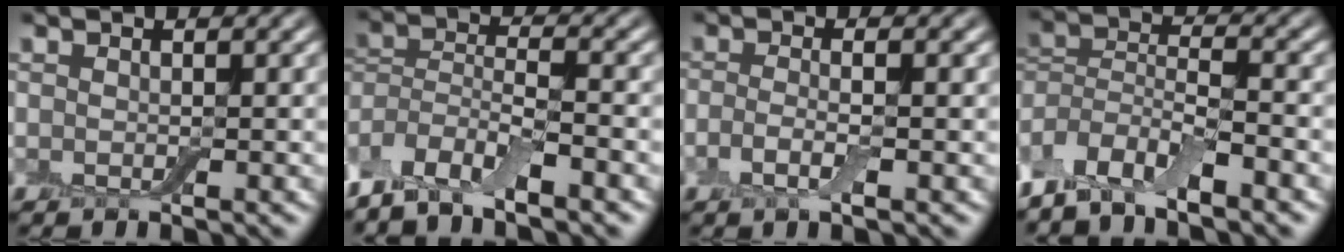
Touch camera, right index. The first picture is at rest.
{"total": 5.7, "force": [-4.3, 1.6, 3.4], "torque": [-0.068, 0.000, -0.090]}
{"total": 2.0, "force": [-0.7, 0.4, 1.8], "torque": [-0.042, -0.001, -0.020]}
{"total": 5.9, "force": [-4.2, 1.9, 3.7], "torque": [-0.072, 0.002, -0.088]}